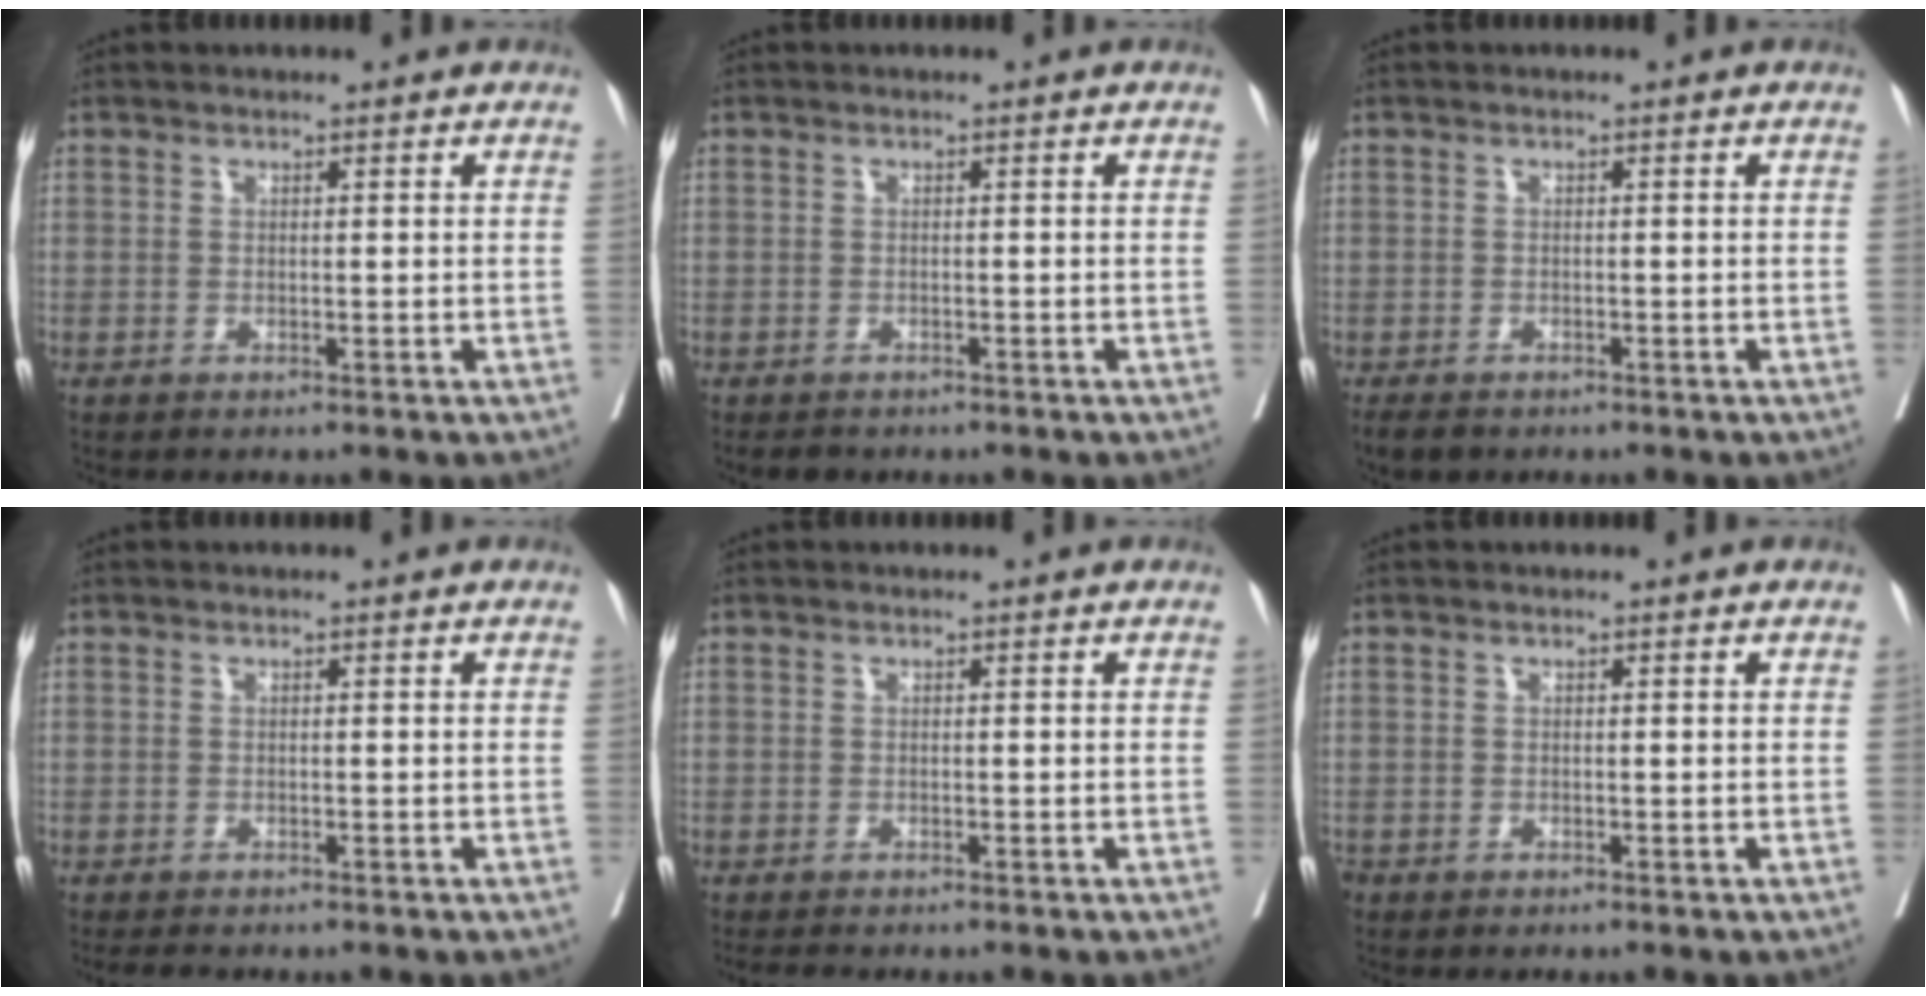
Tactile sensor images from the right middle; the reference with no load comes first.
{"total": 2.1, "force": [-1.8, 1.0, 0.4], "torque": [-0.010, -0.002, -0.027]}
{"total": 2.9, "force": [-2.3, 1.3, 1.1], "torque": [-0.018, -0.005, -0.035]}
{"total": 2.4, "force": [-2.1, 0.7, 0.9], "torque": [-0.016, -0.007, -0.030]}
{"total": 1.9, "force": [-1.7, 0.5, 0.7], "torque": [-0.013, -0.006, -0.025]}
{"total": 1.2, "force": [-0.8, 0.8, 0.3], "torque": [-0.009, 0.000, -0.016]}